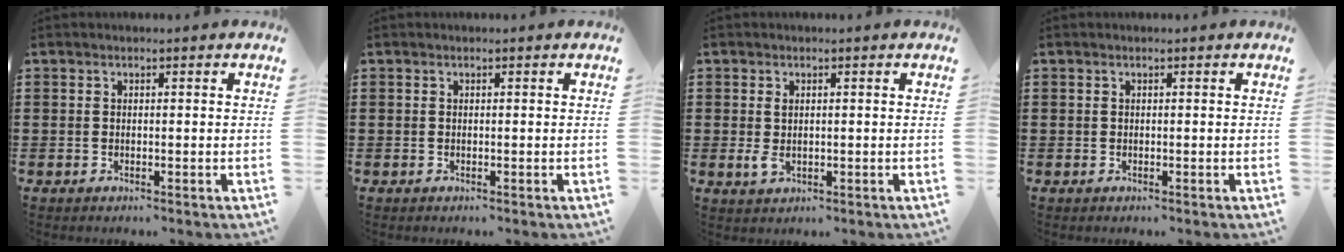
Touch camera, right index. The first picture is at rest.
{"total": 0.0}
{"total": 1.8, "force": [0.0, 0.9, 1.5], "torque": [-0.039, -0.003, -0.001]}
{"total": 0.0}